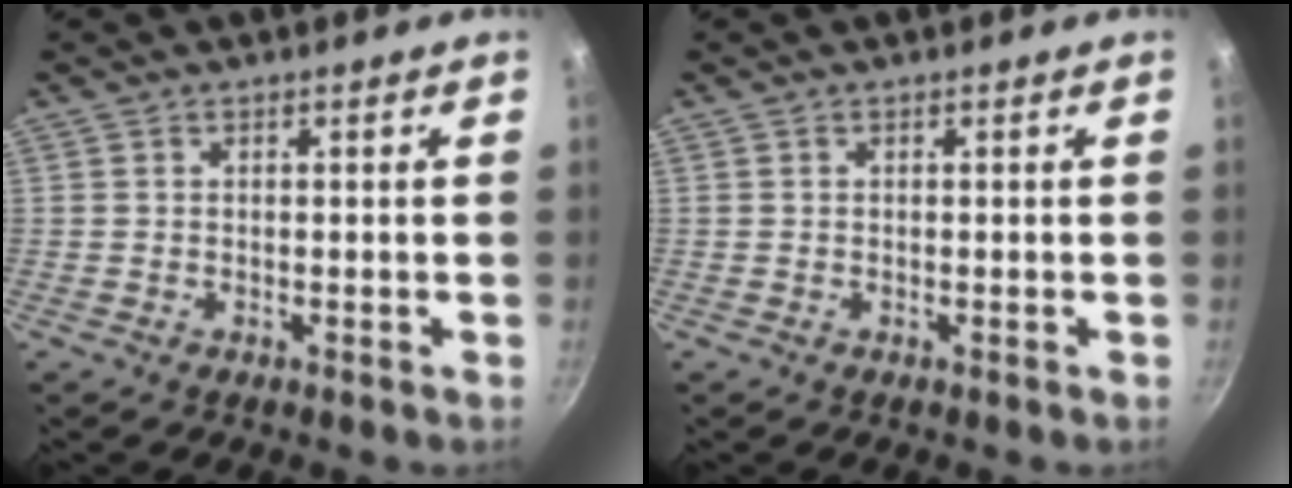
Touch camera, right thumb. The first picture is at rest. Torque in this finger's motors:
{"motor_torque": [0.03, 0.01, -0.05, 0.20, 0.02]}